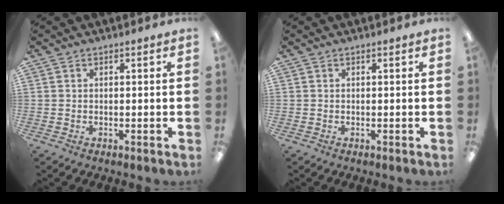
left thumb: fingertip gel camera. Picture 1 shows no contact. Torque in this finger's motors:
{"motor_torque": [0.00, 0.00, 0.04, -0.03, 0.00]}